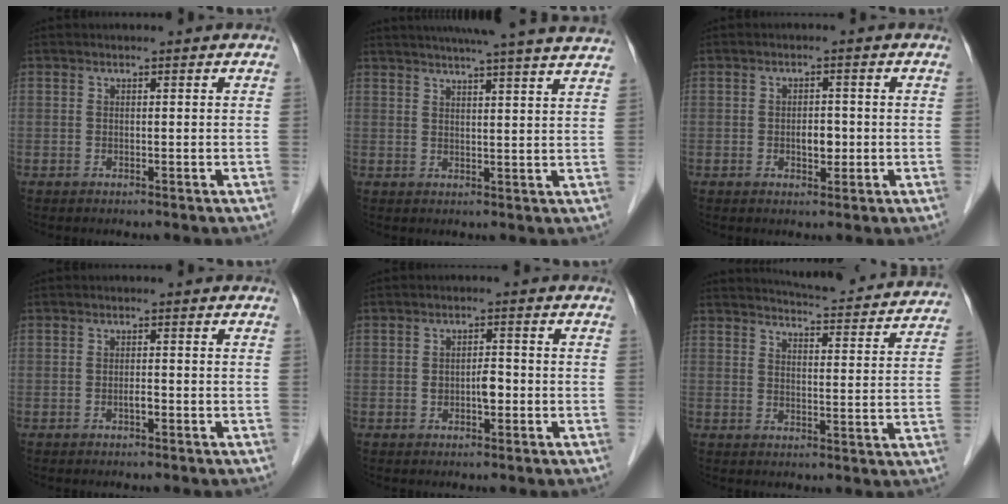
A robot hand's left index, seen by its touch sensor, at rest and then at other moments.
{"total": 19.6, "force": [17.5, -0.4, 8.9], "torque": [-0.136, 0.001, 0.214]}
{"total": 2.6, "force": [-0.5, 1.5, 2.1], "torque": [-0.033, 0.002, -0.004]}
{"total": 0.9, "force": [-0.5, 0.2, 0.8], "torque": [-0.015, 0.002, -0.008]}
{"total": 2.6, "force": [-0.6, 1.1, 2.2], "torque": [-0.038, 0.004, -0.007]}
{"total": 16.9, "force": [16.3, 1.9, 4.0], "torque": [-0.048, -0.036, 0.189]}